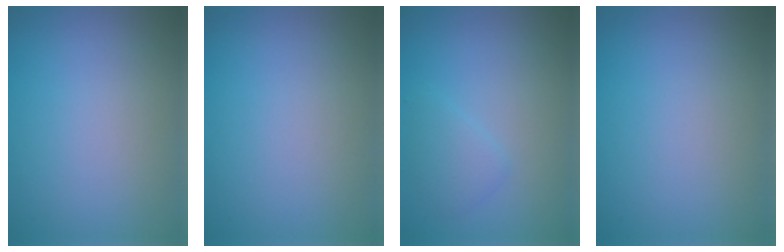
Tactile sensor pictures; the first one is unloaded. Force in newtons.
{"total": 0.0}
{"total": 1.6, "press": 1.6, "slide": 0.0}
{"total": 0.0}